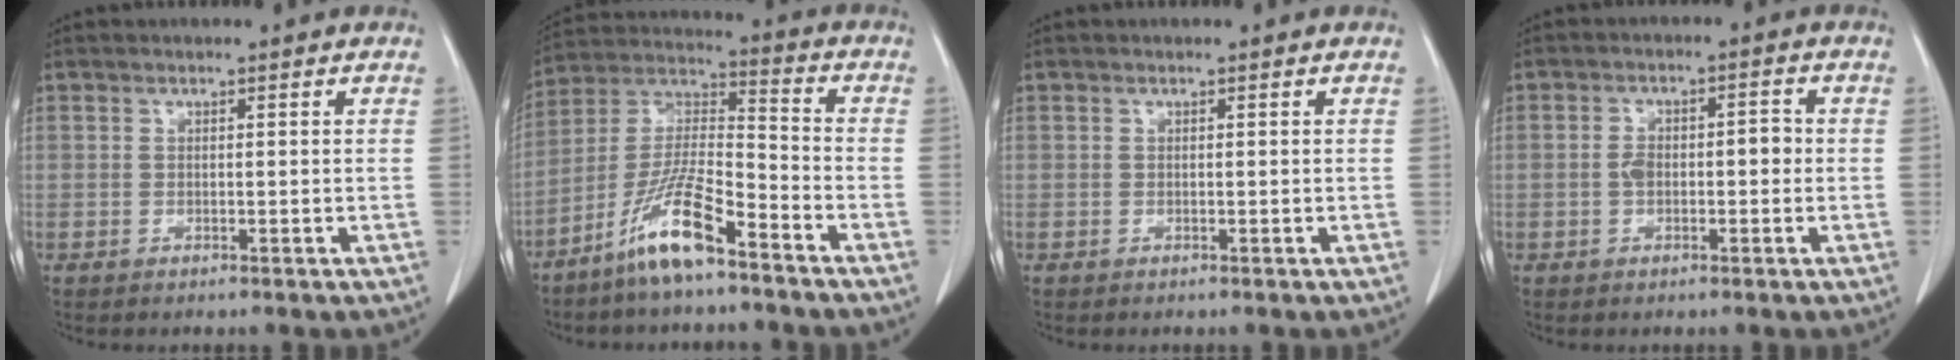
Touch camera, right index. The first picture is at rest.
{"total": 12.3, "force": [-8.1, 1.7, 9.1], "torque": [-0.189, -0.010, -0.159]}
{"total": 0.0}
{"total": 3.5, "force": [-0.2, 2.2, 2.7], "torque": [-0.045, 0.020, 0.000]}